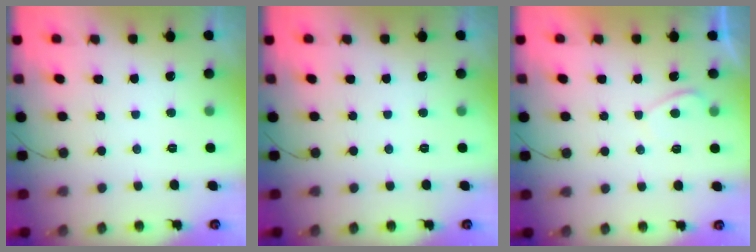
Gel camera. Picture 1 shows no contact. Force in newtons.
{"total": 0.0}
{"total": 1.0, "press": 0.8, "slide": 0.6}